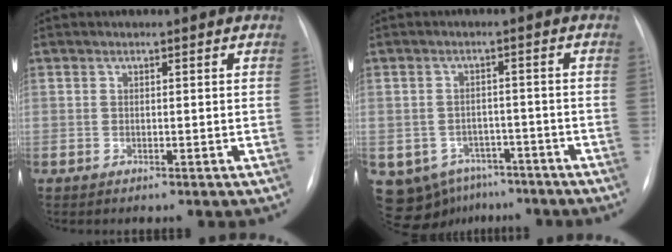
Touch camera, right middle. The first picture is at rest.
{"total": 10.5, "force": [-6.9, 7.4, 2.9], "torque": [-0.063, 0.012, -0.085]}